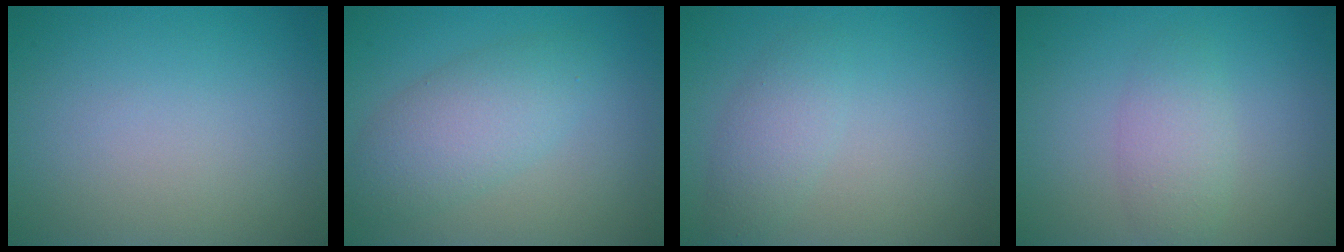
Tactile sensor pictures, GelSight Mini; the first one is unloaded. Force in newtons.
{"total": 4.4, "press": 4.4, "slide": 0.2}
{"total": 2.2, "press": 2.2, "slide": 0.1}
{"total": 2.5, "press": 2.5, "slide": 0.2}